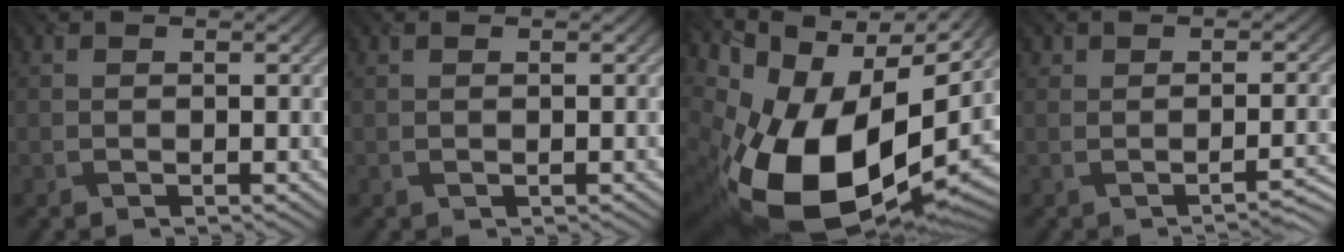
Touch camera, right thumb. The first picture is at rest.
{"total": 0.0}
{"total": 18.9, "force": [-2.6, 12.2, 14.2], "torque": [-0.301, -0.051, -0.022]}
{"total": 1.9, "force": [-1.1, 0.4, 1.5], "torque": [-0.022, 0.005, -0.018]}